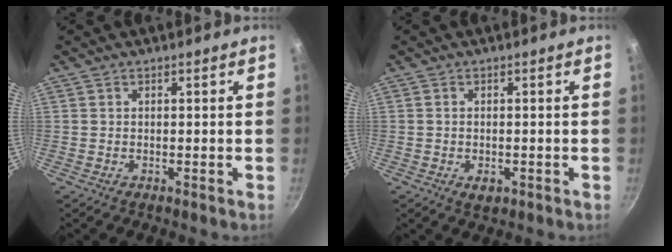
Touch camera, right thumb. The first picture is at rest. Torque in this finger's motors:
{"motor_torque": [-0.62, 0.22, 0.20, 0.22, -0.05]}